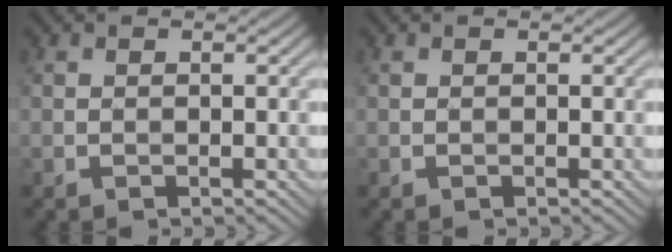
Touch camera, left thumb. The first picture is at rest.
{"total": 0.0}